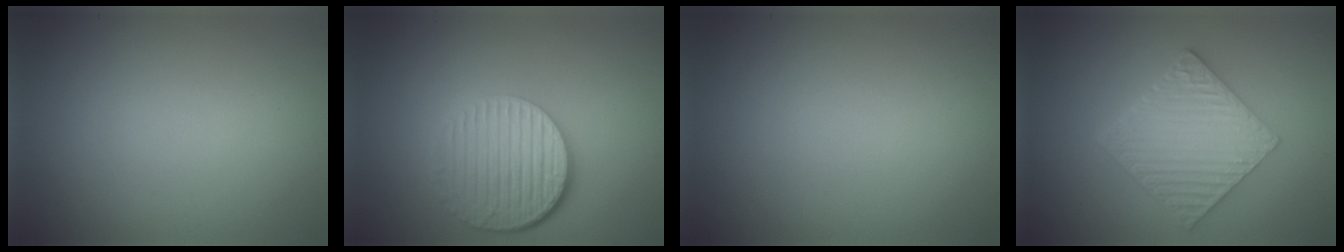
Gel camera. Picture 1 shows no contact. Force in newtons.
{"total": 6.0, "press": 4.2, "slide": 4.2}
{"total": 0.0}
{"total": 6.6, "press": 4.7, "slide": 4.6}